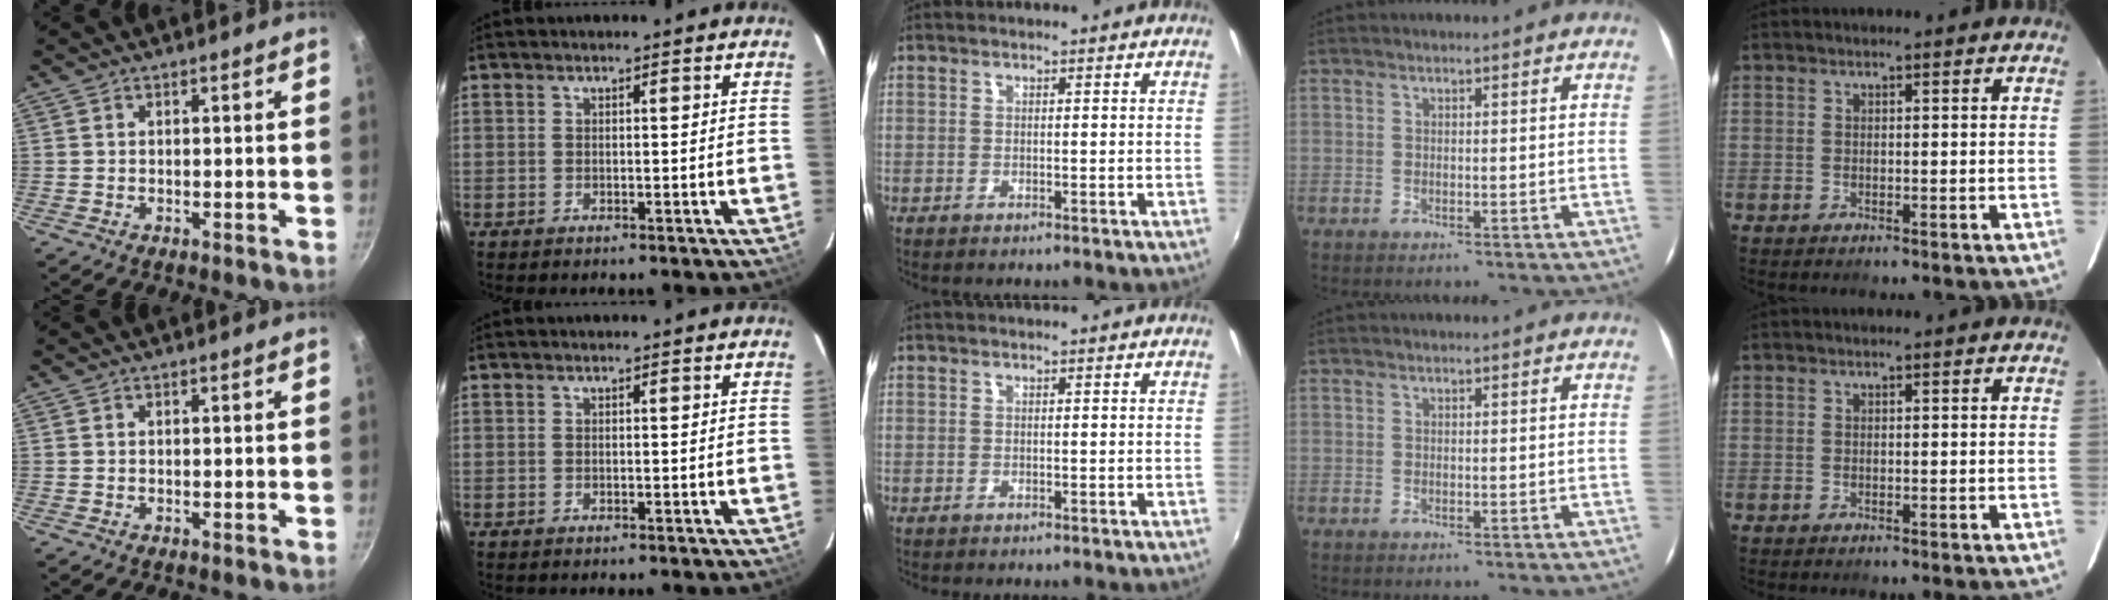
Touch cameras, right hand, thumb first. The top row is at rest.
{}